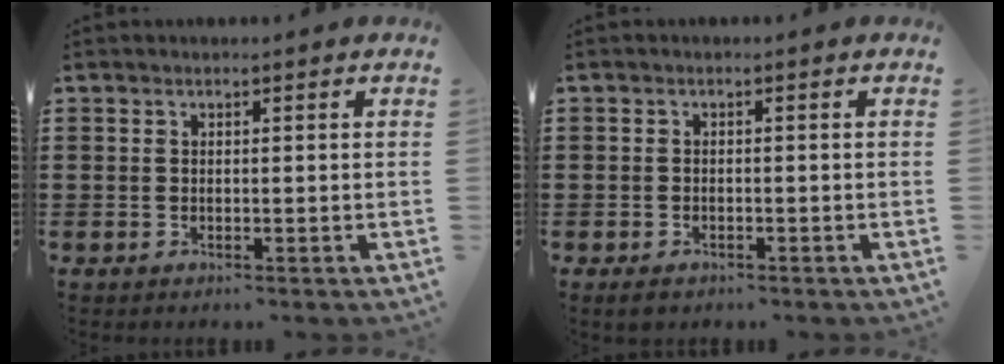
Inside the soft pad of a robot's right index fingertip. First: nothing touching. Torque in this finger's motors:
{"motor_torque": [1.28, 0.85, 0.17, 0.01]}